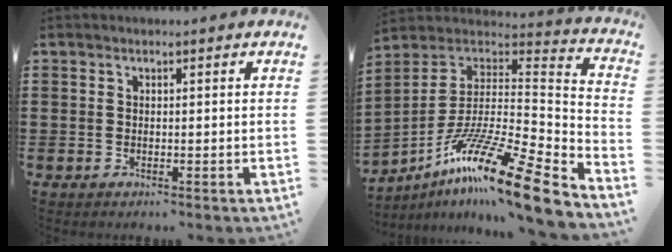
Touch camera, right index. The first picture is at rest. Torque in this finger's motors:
{"motor_torque": [-0.97, 1.17, 0.39, 0.04]}